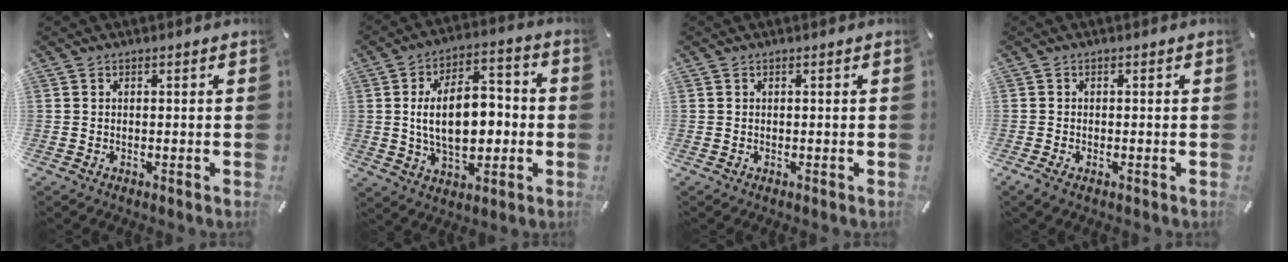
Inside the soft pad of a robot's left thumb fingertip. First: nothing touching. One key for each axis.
{"total": 15.6, "fx": -0.5, "fy": 9.4, "fz": 12.4, "tx": -0.218, "ty": 0.005, "tz": -0.011}
{"total": 0.0}
{"total": 1.2, "fx": -0.5, "fy": 0.6, "fz": 0.8, "tx": -0.016, "ty": -0.001, "tz": -0.009}